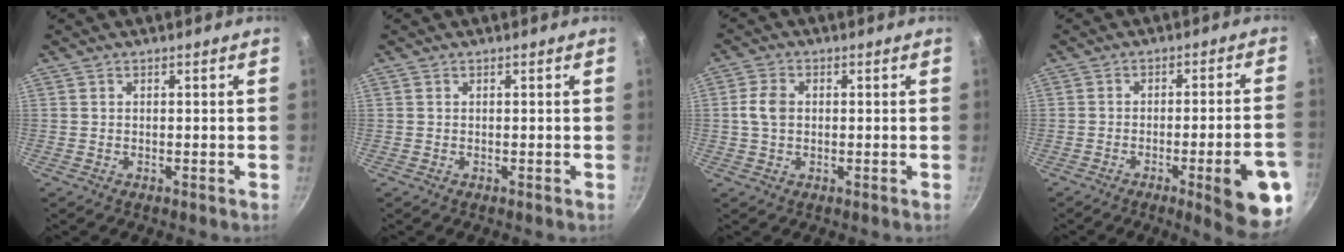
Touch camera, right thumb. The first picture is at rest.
{"total": 0.0}
{"total": 4.4, "force": [0.2, 3.2, 3.1], "torque": [-0.057, 0.010, 0.000]}
{"total": 13.6, "force": [-5.5, 2.4, 12.2], "torque": [-0.136, 0.026, -0.066]}